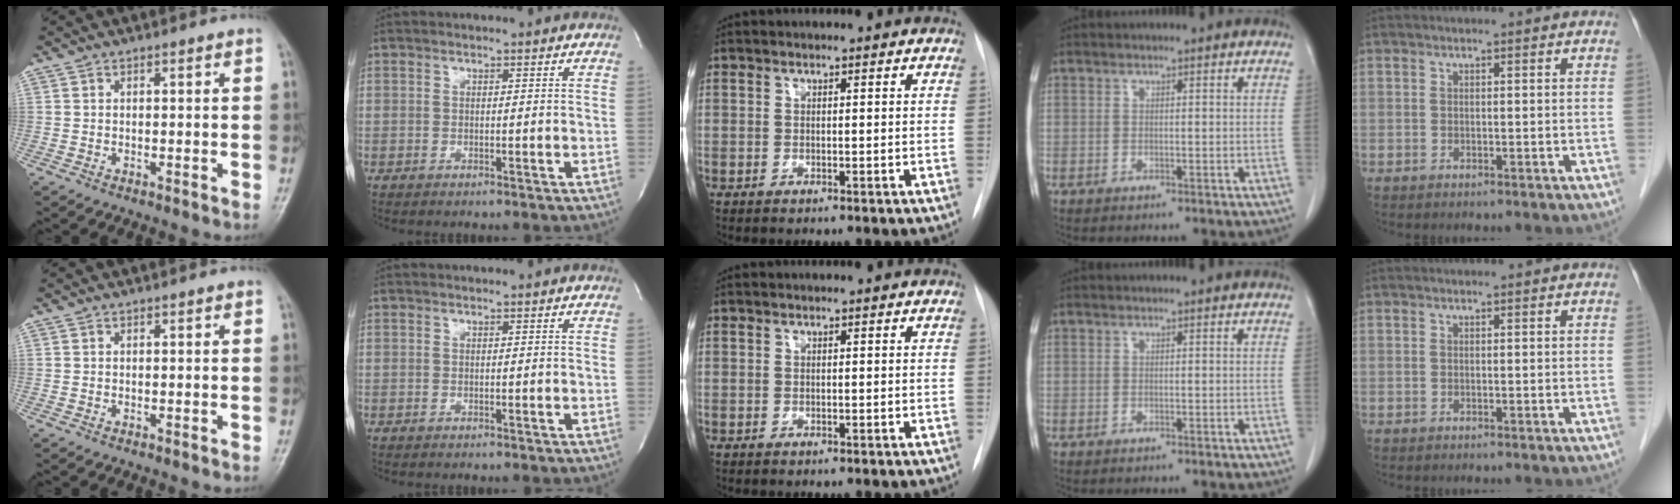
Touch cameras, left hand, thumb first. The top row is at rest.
{}